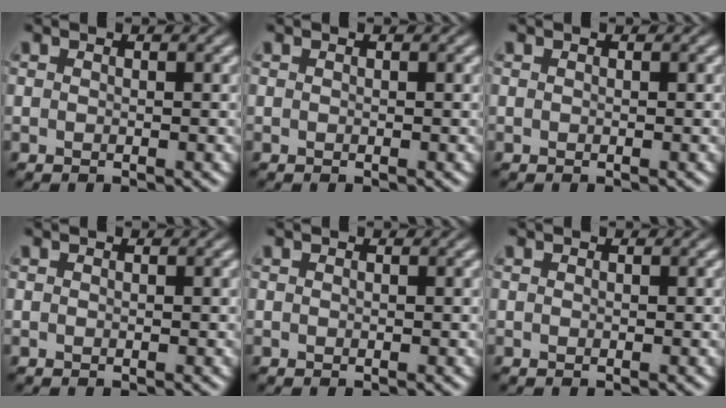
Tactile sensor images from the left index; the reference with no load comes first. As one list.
[{"total": 0.0}, {"total": 0.0}, {"total": 0.0}, {"total": 0.0}, {"total": 0.0}]